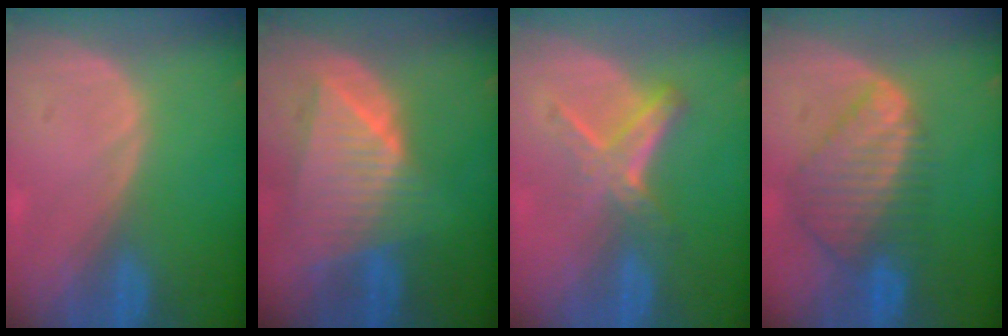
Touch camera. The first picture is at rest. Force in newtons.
{"total": 9.1, "press": 8.0, "slide": 4.4}
{"total": 6.0, "press": 5.1, "slide": 3.2}
{"total": 9.0, "press": 7.7, "slide": 4.6}